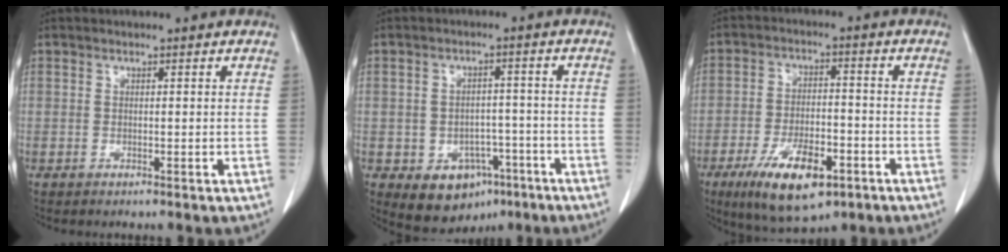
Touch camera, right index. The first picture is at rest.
{"total": 8.1, "force": [-4.0, 6.0, 3.7], "torque": [-0.046, 0.015, -0.047]}
{"total": 12.5, "force": [-6.7, 4.7, 9.4], "torque": [-0.171, -0.007, -0.104]}